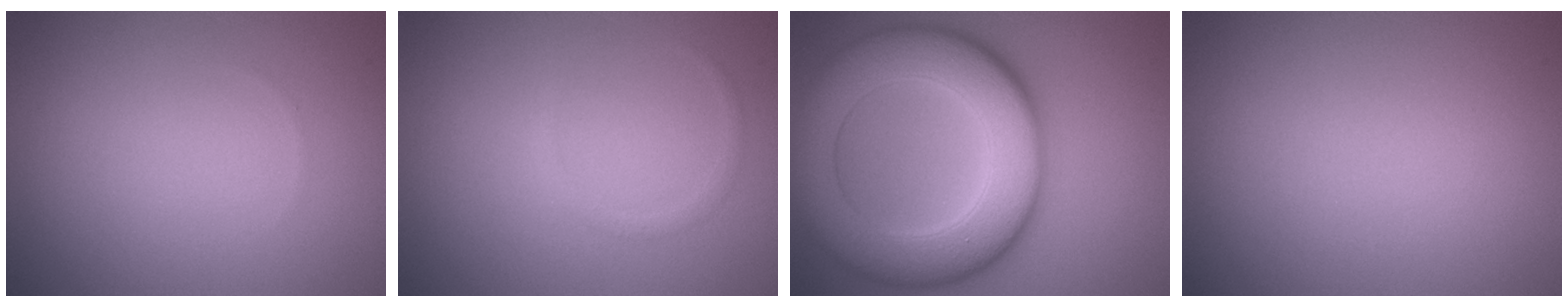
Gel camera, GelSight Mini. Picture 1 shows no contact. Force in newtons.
{"total": 0.7, "press": 0.7, "slide": 0.0}
{"total": 11.3, "press": 11.3, "slide": 0.2}
{"total": 0.0}